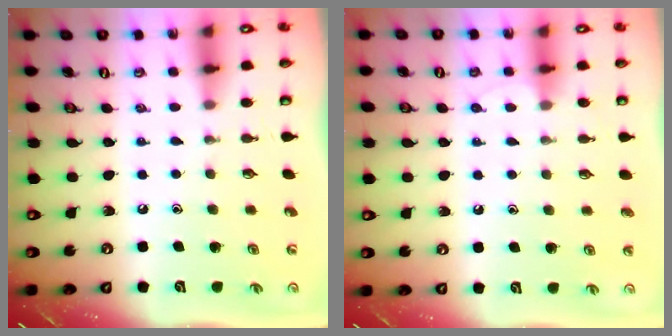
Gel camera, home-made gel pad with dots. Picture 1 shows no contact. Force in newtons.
{"total": 3.7, "press": 3.7, "slide": 0.4}